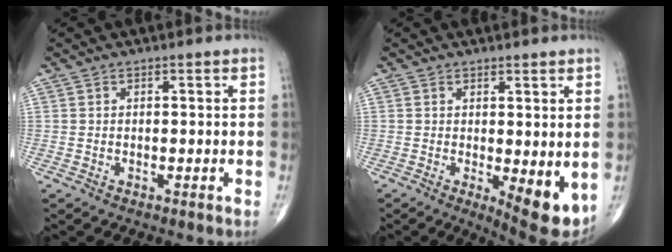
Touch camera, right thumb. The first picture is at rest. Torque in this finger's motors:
{"motor_torque": [0.77, 1.81, 0.19, -0.27, 0.23]}